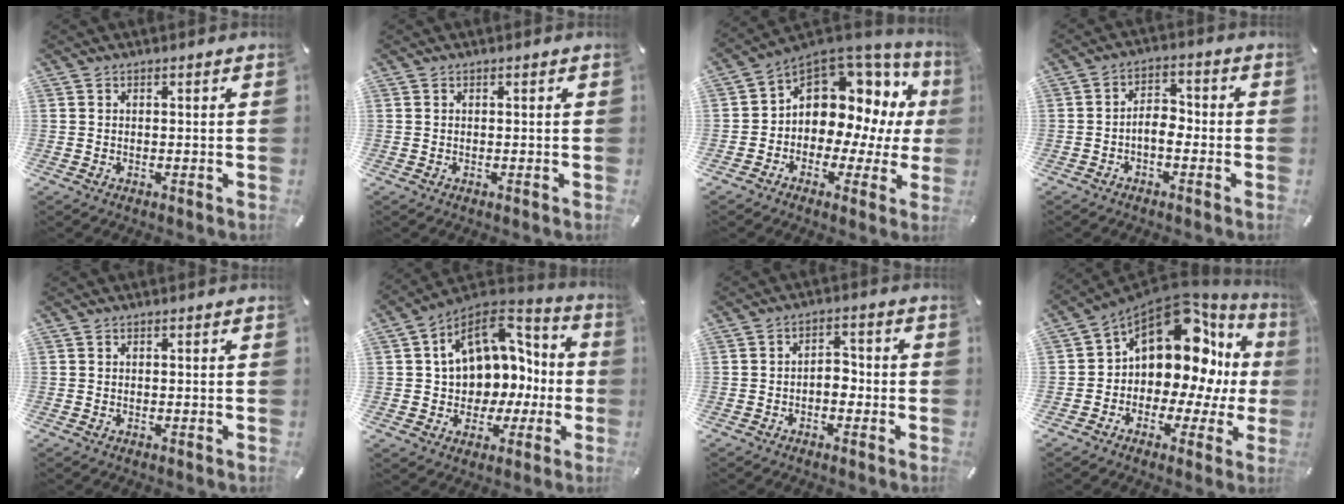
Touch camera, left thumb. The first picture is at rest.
{"total": 0.0}
{"total": 10.9, "force": [3.7, 8.4, 6.0], "torque": [-0.094, -0.043, 0.068]}
{"total": 5.1, "force": [-2.1, 3.0, 3.5], "torque": [-0.067, 0.015, -0.041]}
{"total": 0.0}
{"total": 15.0, "force": [4.3, 12.0, 8.0], "torque": [-0.117, -0.024, 0.085]}
{"total": 4.1, "force": [-1.5, 2.6, 2.8], "torque": [-0.050, 0.016, -0.030]}
{"total": 15.3, "force": [6.7, 9.8, 9.8], "torque": [-0.167, -0.071, 0.106]}